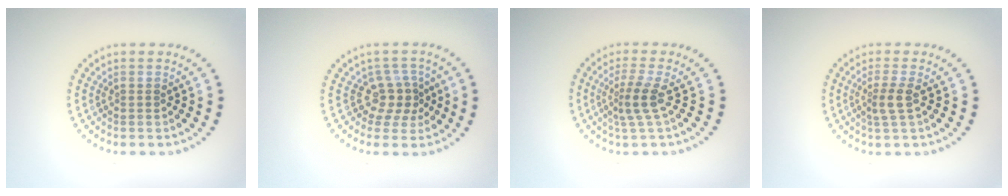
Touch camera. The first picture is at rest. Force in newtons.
{"total": 2.9, "press": 2.0, "slide": 2.0}
{"total": 2.5, "press": 1.7, "slide": 1.8}
{"total": 2.0, "press": 1.6, "slide": 1.2}